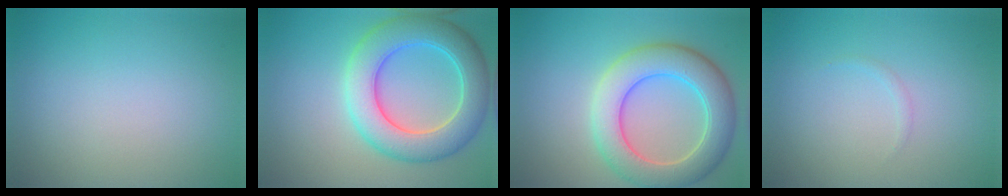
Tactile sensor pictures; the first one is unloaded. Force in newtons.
{"total": 7.6, "press": 7.6, "slide": 0.3}
{"total": 7.5, "press": 7.5, "slide": 0.5}
{"total": 0.5, "press": 0.5, "slide": 0.0}